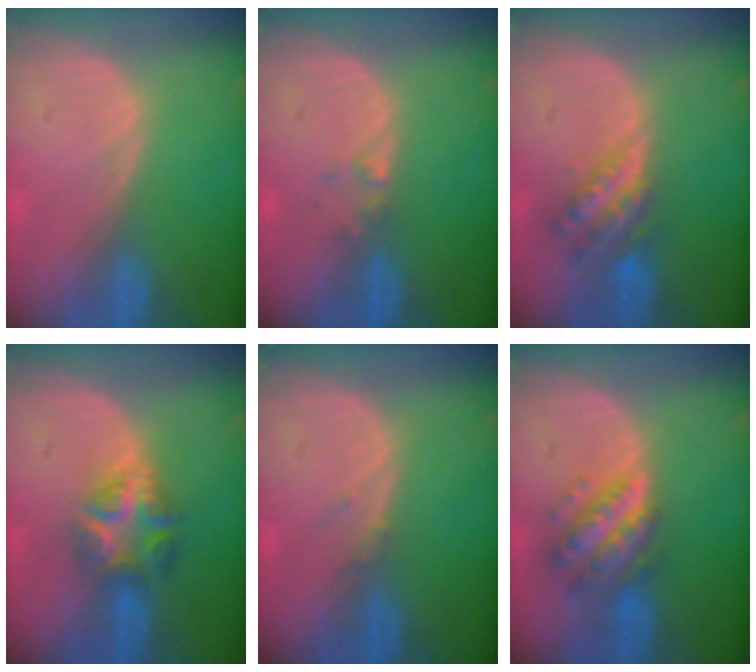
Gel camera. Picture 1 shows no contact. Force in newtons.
{"total": 1.2, "press": 1.2, "slide": 0.1}
{"total": 6.1, "press": 5.3, "slide": 3.0}
{"total": 6.0, "press": 5.9, "slide": 0.4}
{"total": 0.8, "press": 0.8, "slide": 0.1}
{"total": 7.0, "press": 7.0, "slide": 0.4}